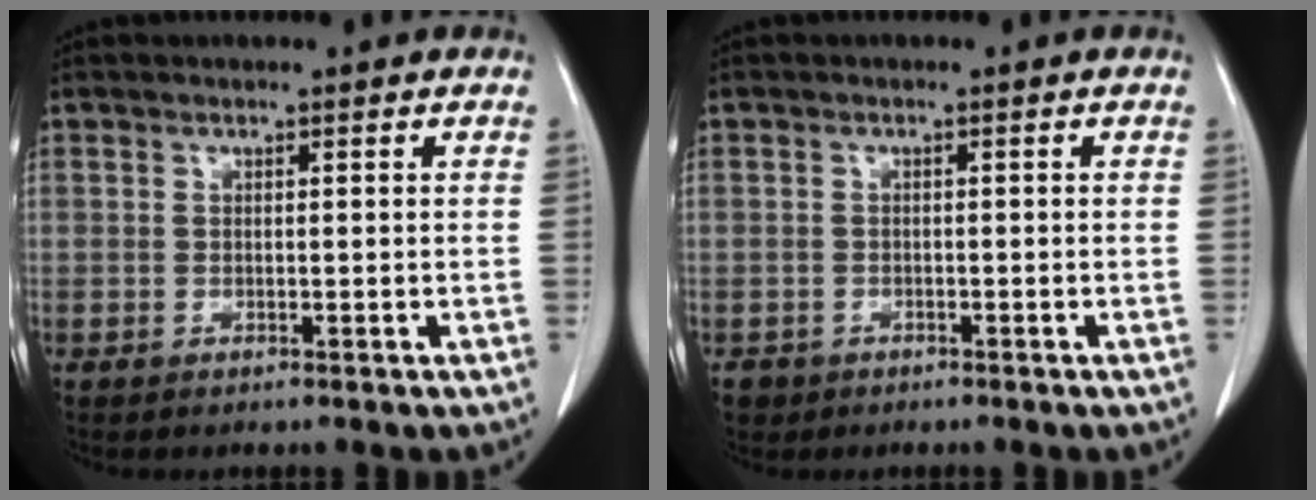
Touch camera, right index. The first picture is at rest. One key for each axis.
{"total": 1.8, "fx": -1.0, "fy": 1.5, "fz": -0.1, "tx": -0.007, "ty": 0.006, "tz": -0.018}